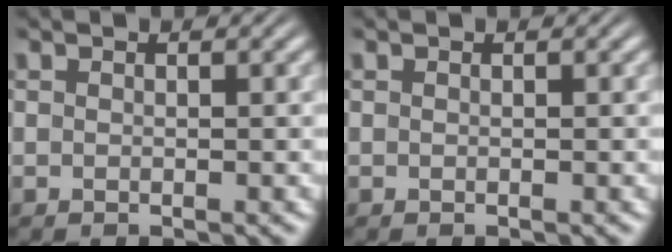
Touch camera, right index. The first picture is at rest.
{"total": 0.0}